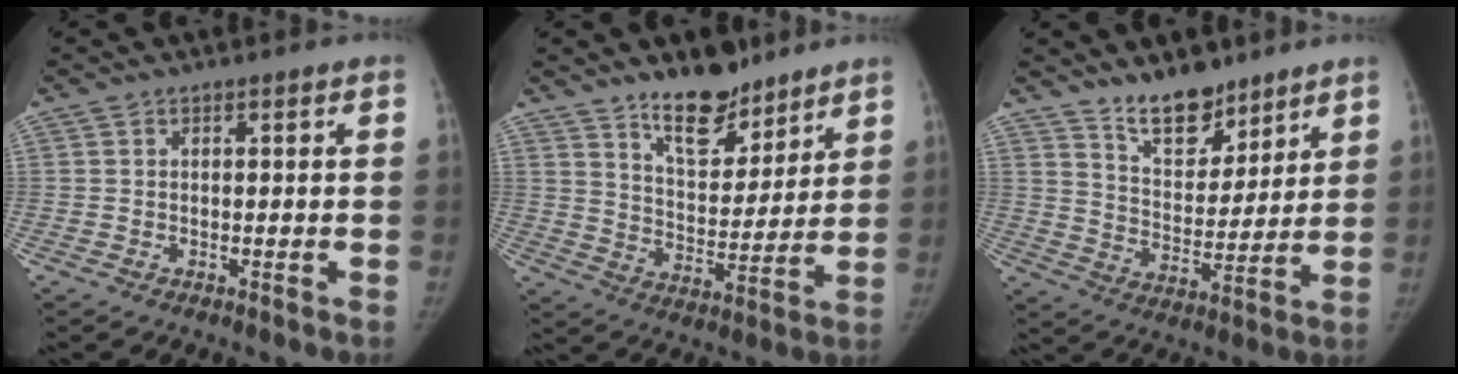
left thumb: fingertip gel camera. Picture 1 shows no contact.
{"total": 12.1, "force": [9.3, 5.3, 5.6], "torque": [-0.056, -0.074, 0.161]}
{"total": 11.0, "force": [8.7, 5.1, 4.4], "torque": [-0.040, -0.071, 0.158]}